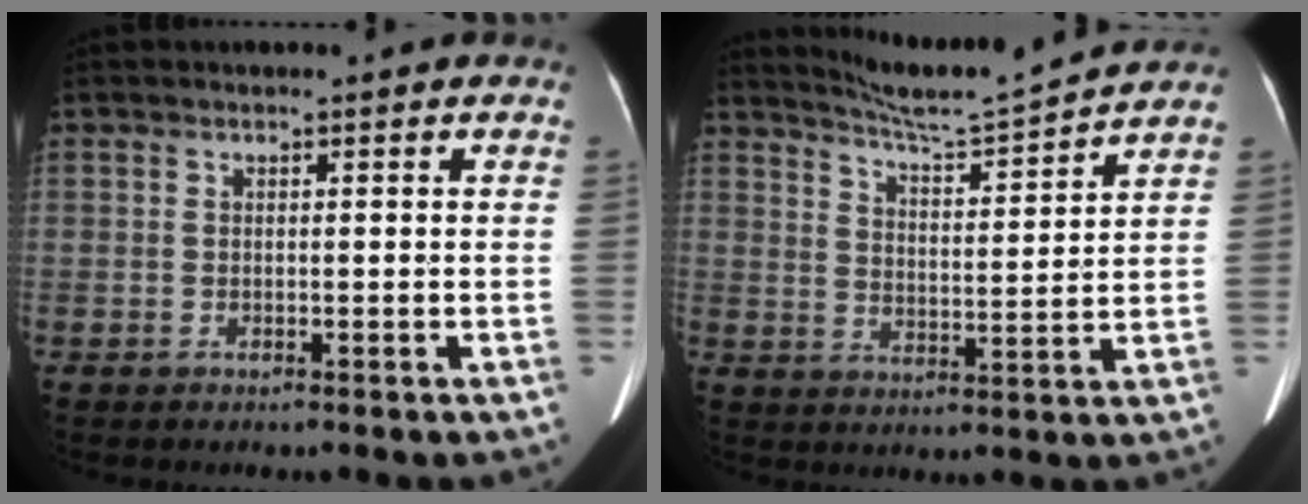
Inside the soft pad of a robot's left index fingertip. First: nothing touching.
{"total": 10.0, "force": [9.6, -1.7, 2.2], "torque": [-0.052, -0.013, 0.154]}